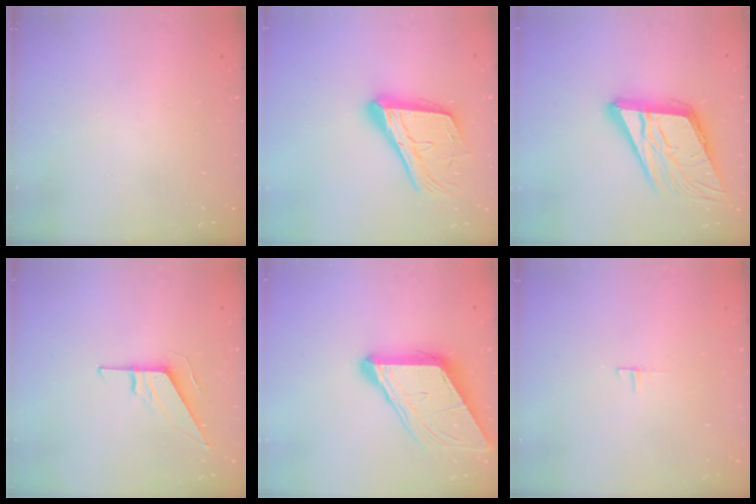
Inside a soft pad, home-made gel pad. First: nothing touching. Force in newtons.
{"total": 21.0, "press": 20.9, "slide": 2.7}
{"total": 20.0, "press": 19.7, "slide": 3.6}
{"total": 9.2, "press": 9.1, "slide": 0.9}
{"total": 11.8, "press": 11.7, "slide": 1.2}
{"total": 3.6, "press": 3.5, "slide": 0.3}